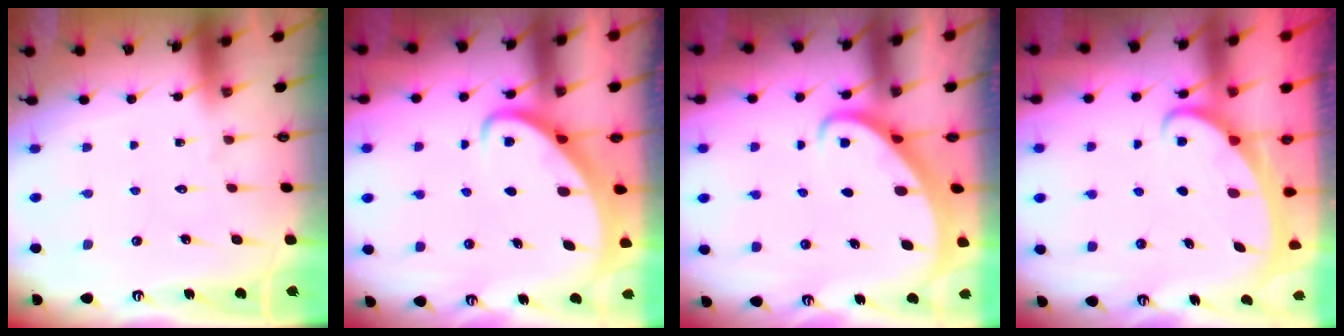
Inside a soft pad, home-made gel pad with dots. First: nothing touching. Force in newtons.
{"total": 2.8, "press": 2.8, "slide": 0.3}
{"total": 2.5, "press": 2.5, "slide": 0.2}
{"total": 2.2, "press": 2.2, "slide": 0.3}